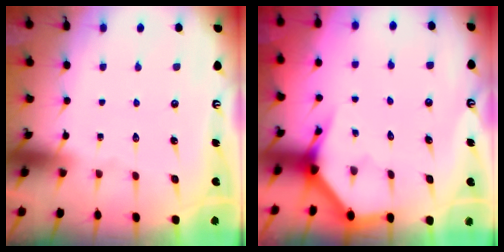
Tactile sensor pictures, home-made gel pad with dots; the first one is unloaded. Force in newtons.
{"total": 3.8, "press": 3.8, "slide": 0.2}